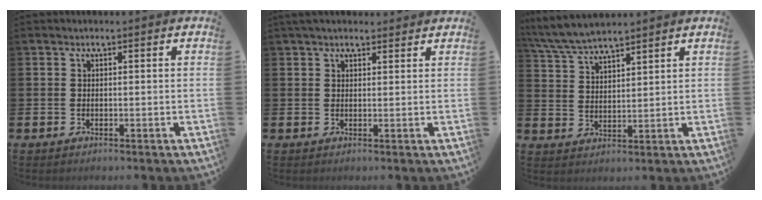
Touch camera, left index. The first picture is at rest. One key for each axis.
{"total": 2.2, "fx": 1.9, "fy": 0.9, "fz": 0.6, "tx": -0.004, "ty": -0.003, "tz": 0.033}
{"total": 5.6, "fx": 5.4, "fy": 0.6, "fz": 1.3, "tx": -0.047, "ty": -0.022, "tz": 0.098}